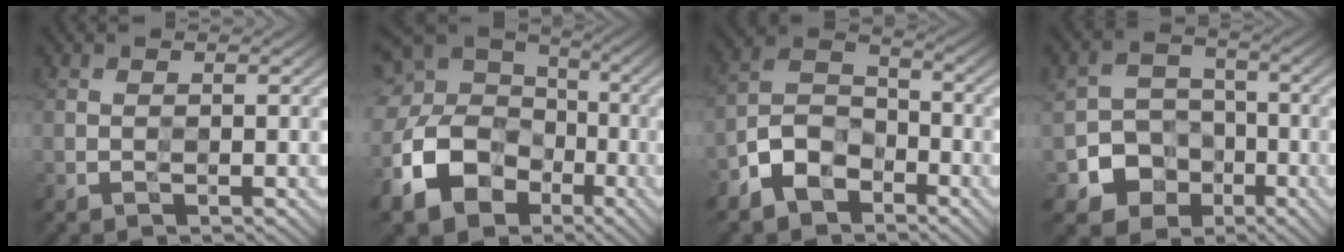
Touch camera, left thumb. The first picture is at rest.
{"total": 15.2, "force": [-5.3, 11.9, 7.8], "torque": [-0.197, -0.033, -0.100]}
{"total": 7.8, "force": [-5.0, 4.5, 4.0], "torque": [-0.088, 0.001, -0.113]}
{"total": 6.9, "force": [-2.9, 5.9, 2.3], "torque": [-0.044, -0.005, -0.069]}